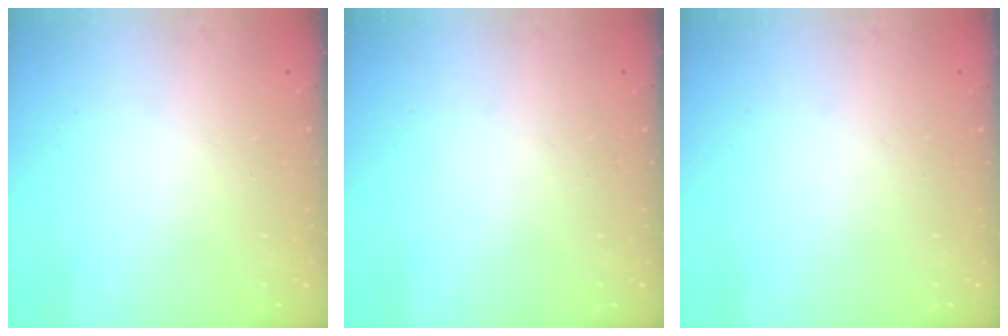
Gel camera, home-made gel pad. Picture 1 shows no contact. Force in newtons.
{"total": 0.0}
{"total": 0.0}